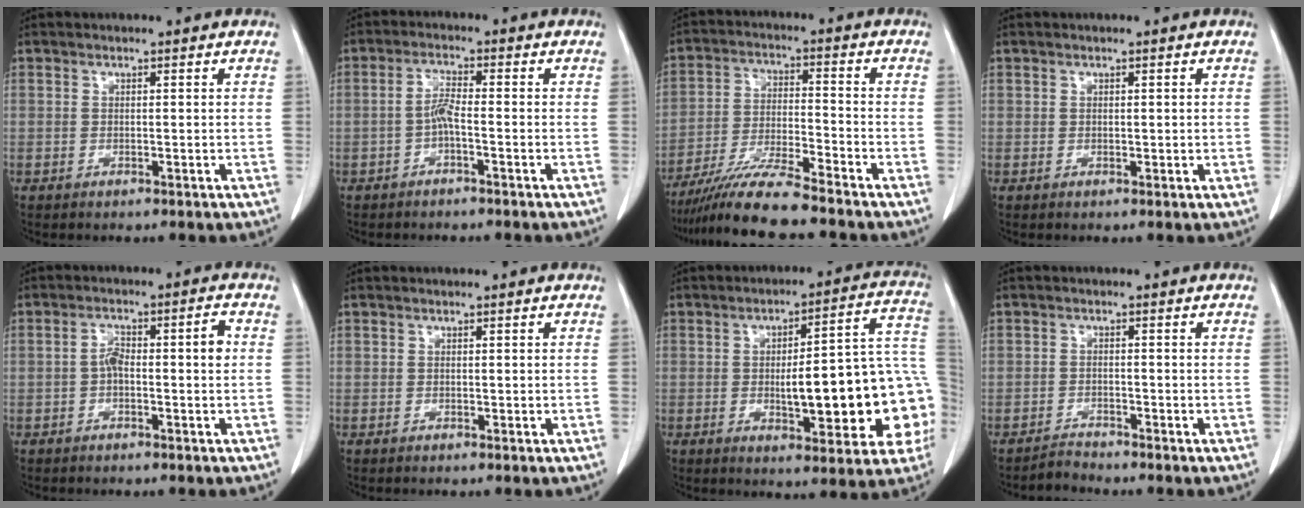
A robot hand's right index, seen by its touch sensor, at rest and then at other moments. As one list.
[{"total": 3.0, "force": [-1.1, 0.4, 2.7], "torque": [-0.055, 0.005, -0.024]}, {"total": 9.4, "force": [-8.3, -0.9, 4.4], "torque": [-0.081, -0.019, -0.156]}, {"total": 0.6, "force": [0.2, 0.4, 0.4], "torque": [0.000, 0.000, 0.003]}, {"total": 5.3, "force": [-0.2, 1.5, 5.1], "torque": [-0.088, 0.026, -0.004]}, {"total": 0.0}, {"total": 19.5, "force": [-3.2, 4.6, 18.7], "torque": [-0.177, 0.043, -0.026]}, {"total": 1.5, "force": [-1.4, 0.0, -0.5], "torque": [0.019, -0.006, -0.028]}]